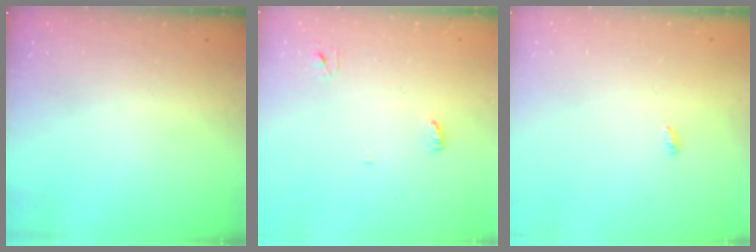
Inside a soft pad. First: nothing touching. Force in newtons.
{"total": 3.5, "press": 3.4, "slide": 0.4}
{"total": 2.5, "press": 2.5, "slide": 0.2}